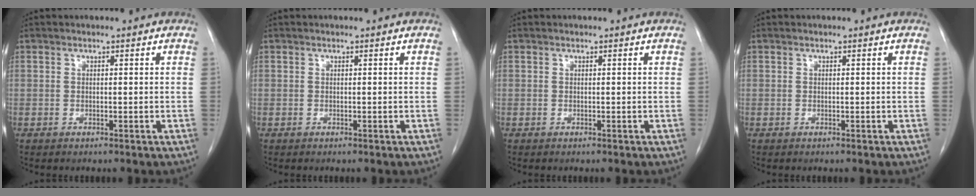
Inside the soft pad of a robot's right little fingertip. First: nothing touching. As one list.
[{"total": 0.0}, {"total": 0.0}, {"total": 0.0}]